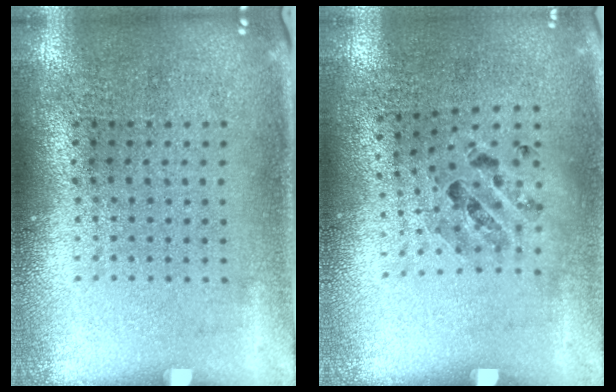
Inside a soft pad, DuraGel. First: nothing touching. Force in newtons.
{"total": 0.9, "press": 0.8, "slide": 0.4}